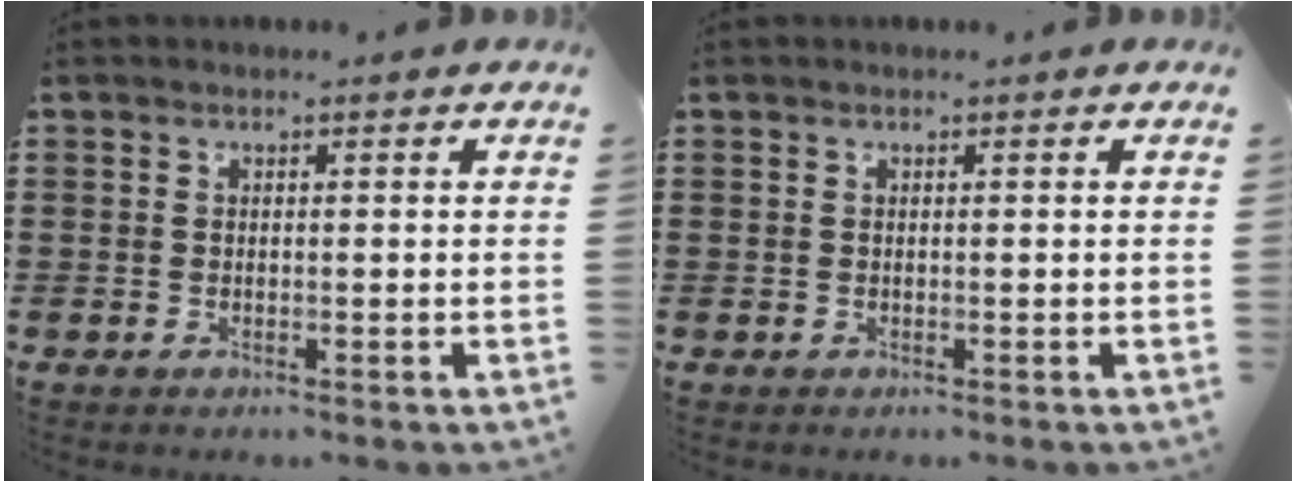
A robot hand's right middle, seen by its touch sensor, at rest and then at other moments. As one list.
[{"total": 0.0}]